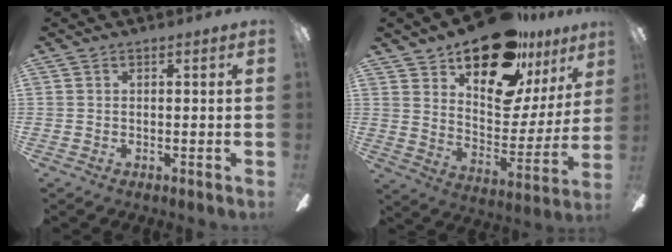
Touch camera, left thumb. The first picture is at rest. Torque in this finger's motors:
{"motor_torque": [0.67, 0.87, 1.24, -1.53, 0.11]}